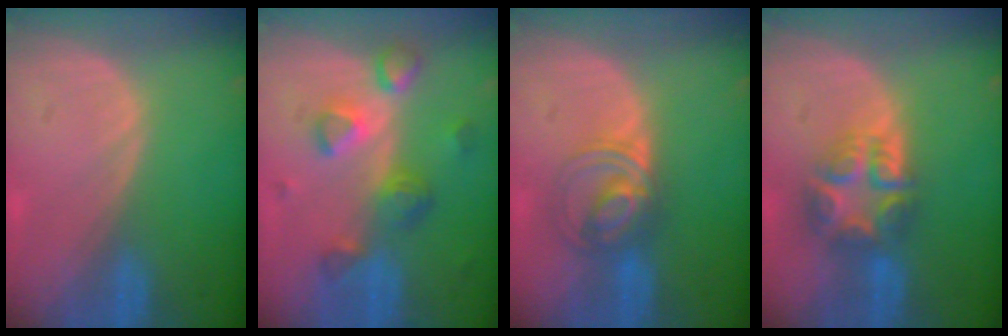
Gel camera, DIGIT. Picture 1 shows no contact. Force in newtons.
{"total": 7.7, "press": 6.9, "slide": 3.5}
{"total": 5.8, "press": 5.7, "slide": 0.5}
{"total": 7.7, "press": 6.7, "slide": 3.7}